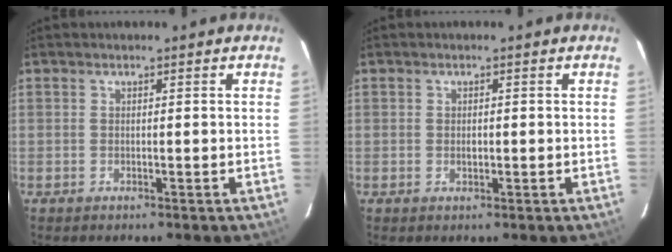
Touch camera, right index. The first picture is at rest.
{"total": 1.3, "force": [-0.2, 1.0, 0.8], "torque": [-0.013, 0.001, -0.003]}